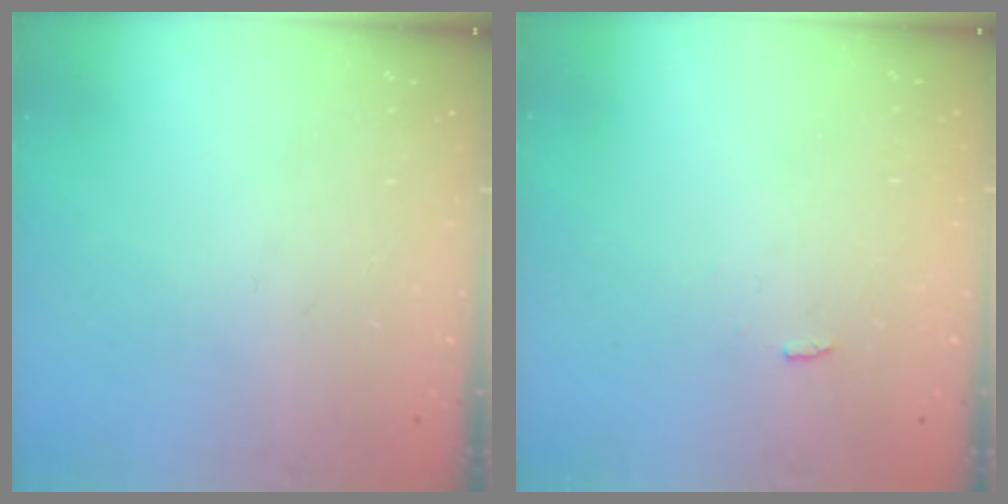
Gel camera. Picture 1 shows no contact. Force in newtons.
{"total": 1.9, "press": 1.9, "slide": 0.1}